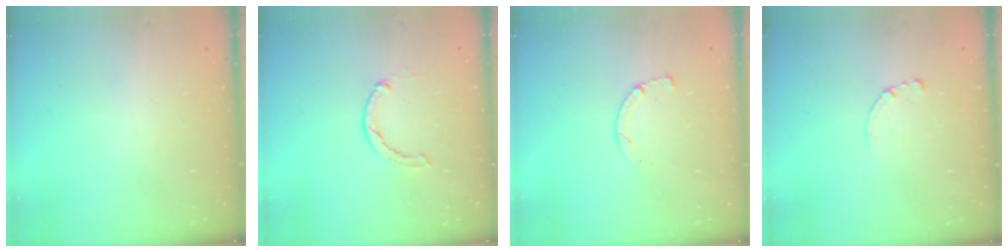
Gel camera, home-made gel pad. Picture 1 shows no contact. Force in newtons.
{"total": 1.7, "press": 1.6, "slide": 0.3}
{"total": 2.5, "press": 2.5, "slide": 0.3}
{"total": 0.7, "press": 0.6, "slide": 0.1}